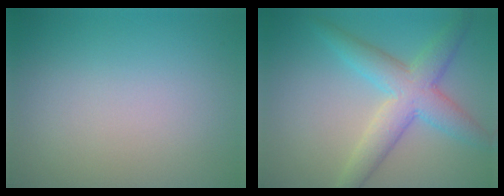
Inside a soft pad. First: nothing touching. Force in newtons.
{"total": 5.6, "press": 5.6, "slide": 0.2}